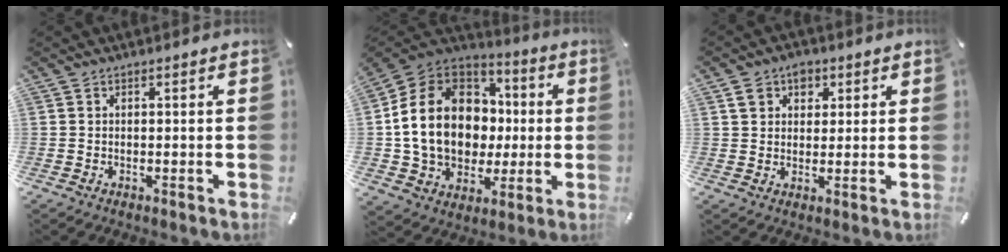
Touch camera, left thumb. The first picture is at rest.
{"total": 18.5, "force": [0.2, 15.2, 10.5], "torque": [-0.232, 0.005, 0.011]}
{"total": 5.3, "force": [2.3, 4.4, 1.8], "torque": [-0.017, -0.002, 0.036]}